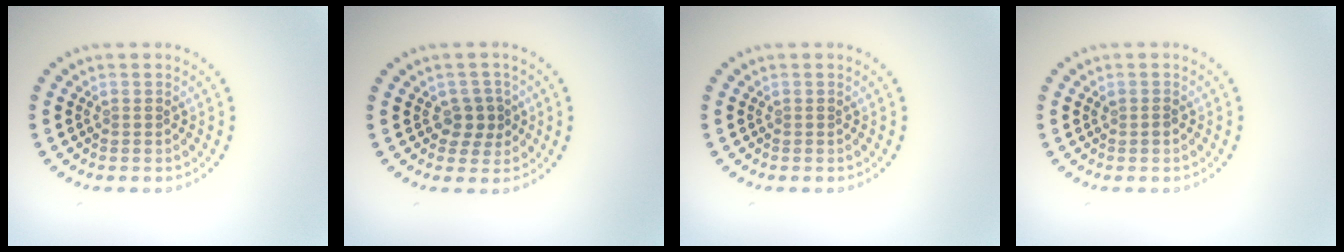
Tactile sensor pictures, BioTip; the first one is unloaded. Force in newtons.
{"total": 2.2, "press": 2.0, "slide": 0.9}
{"total": 0.0}
{"total": 0.7, "press": 0.7, "slide": 0.1}